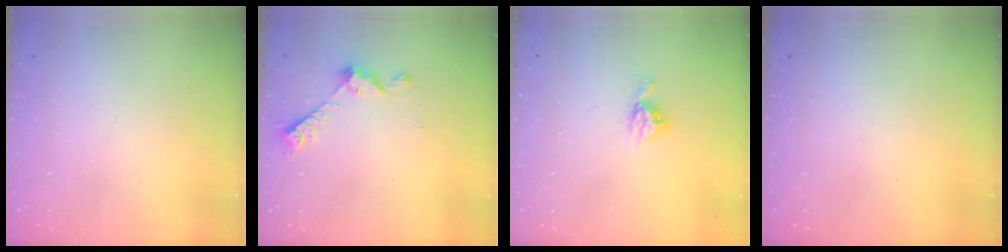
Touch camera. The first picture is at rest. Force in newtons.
{"total": 7.2, "press": 7.2, "slide": 0.5}
{"total": 6.1, "press": 6.1, "slide": 0.4}
{"total": 0.0}